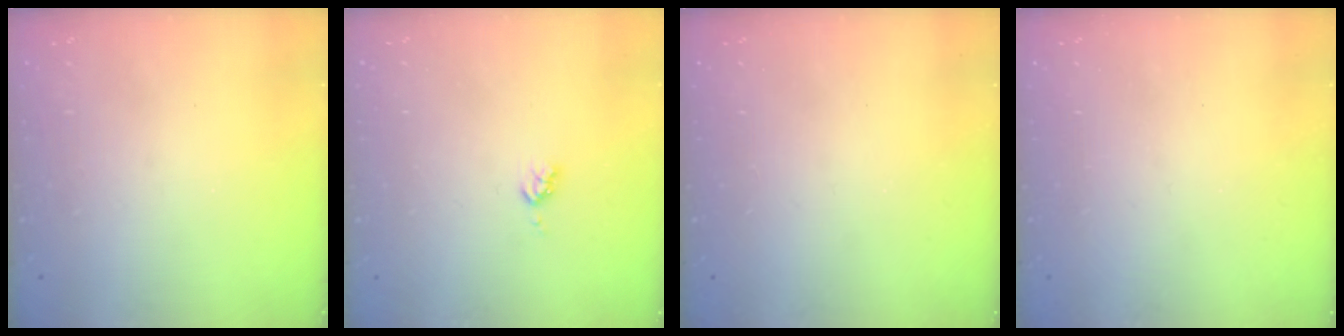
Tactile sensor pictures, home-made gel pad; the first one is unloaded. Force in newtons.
{"total": 3.2, "press": 3.2, "slide": 0.4}
{"total": 0.0}
{"total": 0.0}